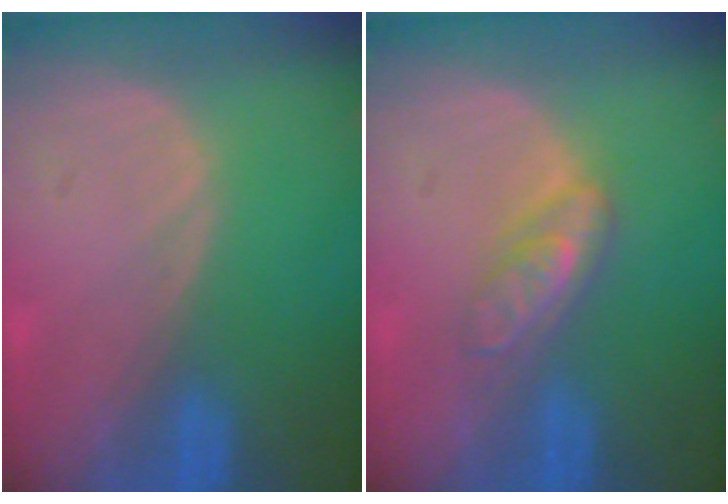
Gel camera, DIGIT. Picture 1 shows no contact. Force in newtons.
{"total": 4.7, "press": 4.2, "slide": 2.1}